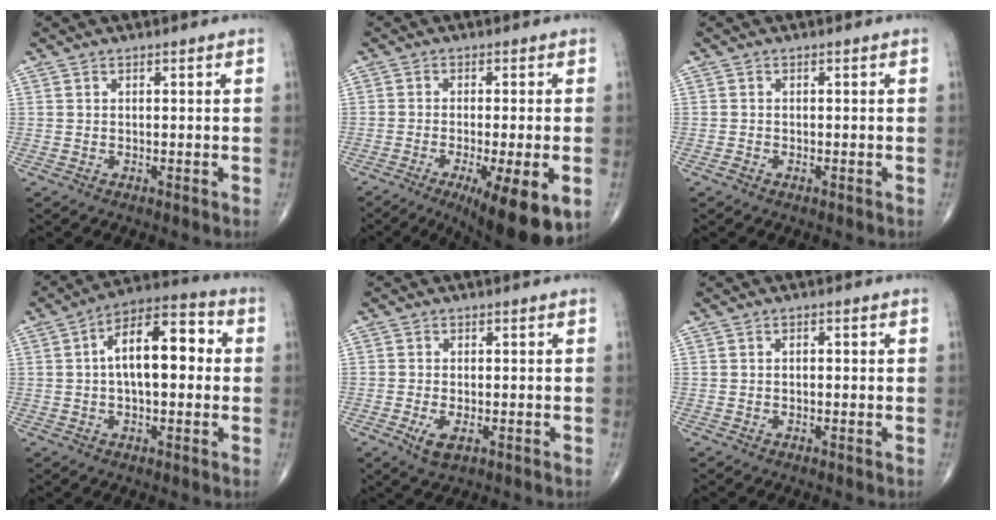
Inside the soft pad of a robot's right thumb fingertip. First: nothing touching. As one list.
[{"total": 13.7, "force": [-5.8, 3.3, 12.0], "torque": [-0.149, -0.013, -0.079]}, {"total": 0.6, "force": [-0.4, 0.4, 0.2], "torque": [-0.005, 0.003, -0.010]}, {"total": 13.9, "force": [1.5, 6.6, 12.2], "torque": [-0.181, 0.035, 0.014]}, {"total": 3.7, "force": [-1.4, 1.7, 2.9], "torque": [-0.053, -0.005, -0.019]}, {"total": 0.9, "force": [0.0, 0.5, 0.8], "torque": [-0.010, 0.001, -0.002]}]